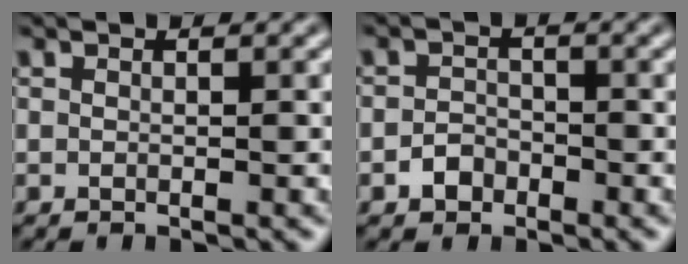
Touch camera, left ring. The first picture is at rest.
{"total": 1.8, "force": [-1.1, 1.3, 0.6], "torque": [-0.006, 0.004, -0.023]}